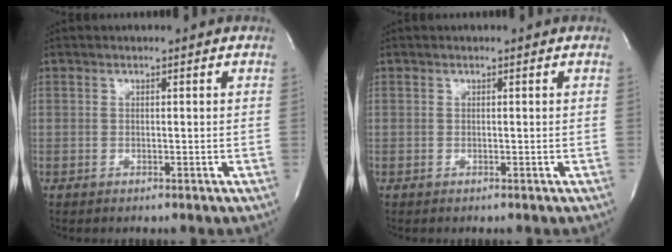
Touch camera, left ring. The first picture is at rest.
{"total": 0.0}